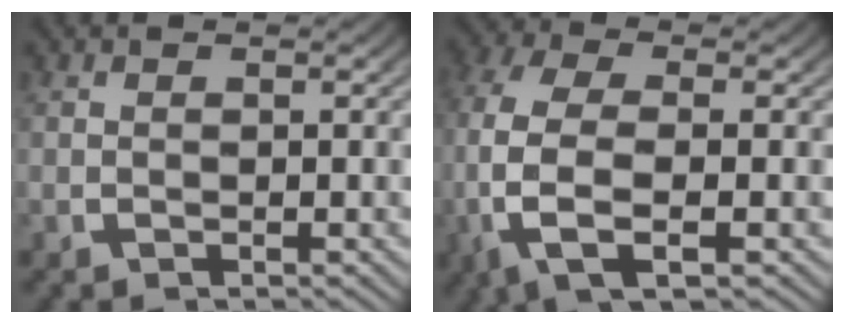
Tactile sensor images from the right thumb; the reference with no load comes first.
{"total": 10.2, "force": [-1.0, 6.3, 7.9], "torque": [-0.217, -0.036, -0.002]}